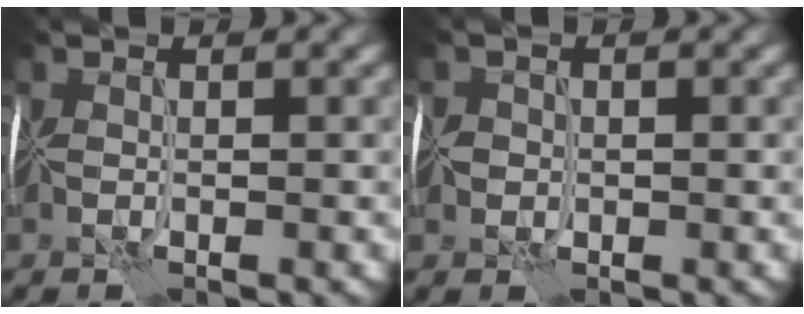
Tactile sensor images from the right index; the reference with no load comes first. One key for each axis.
{"total": 1.4, "fx": -0.6, "fy": 0.6, "fz": -1.1, "tx": 0.010, "ty": 0.012, "tz": -0.005}